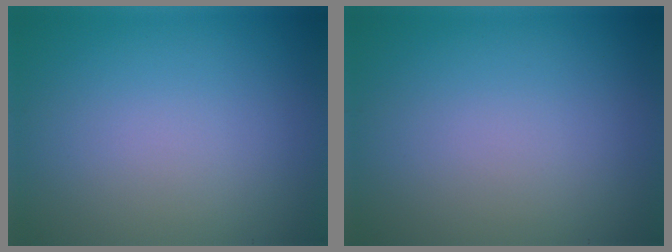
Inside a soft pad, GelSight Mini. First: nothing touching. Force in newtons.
{"total": 0.0}